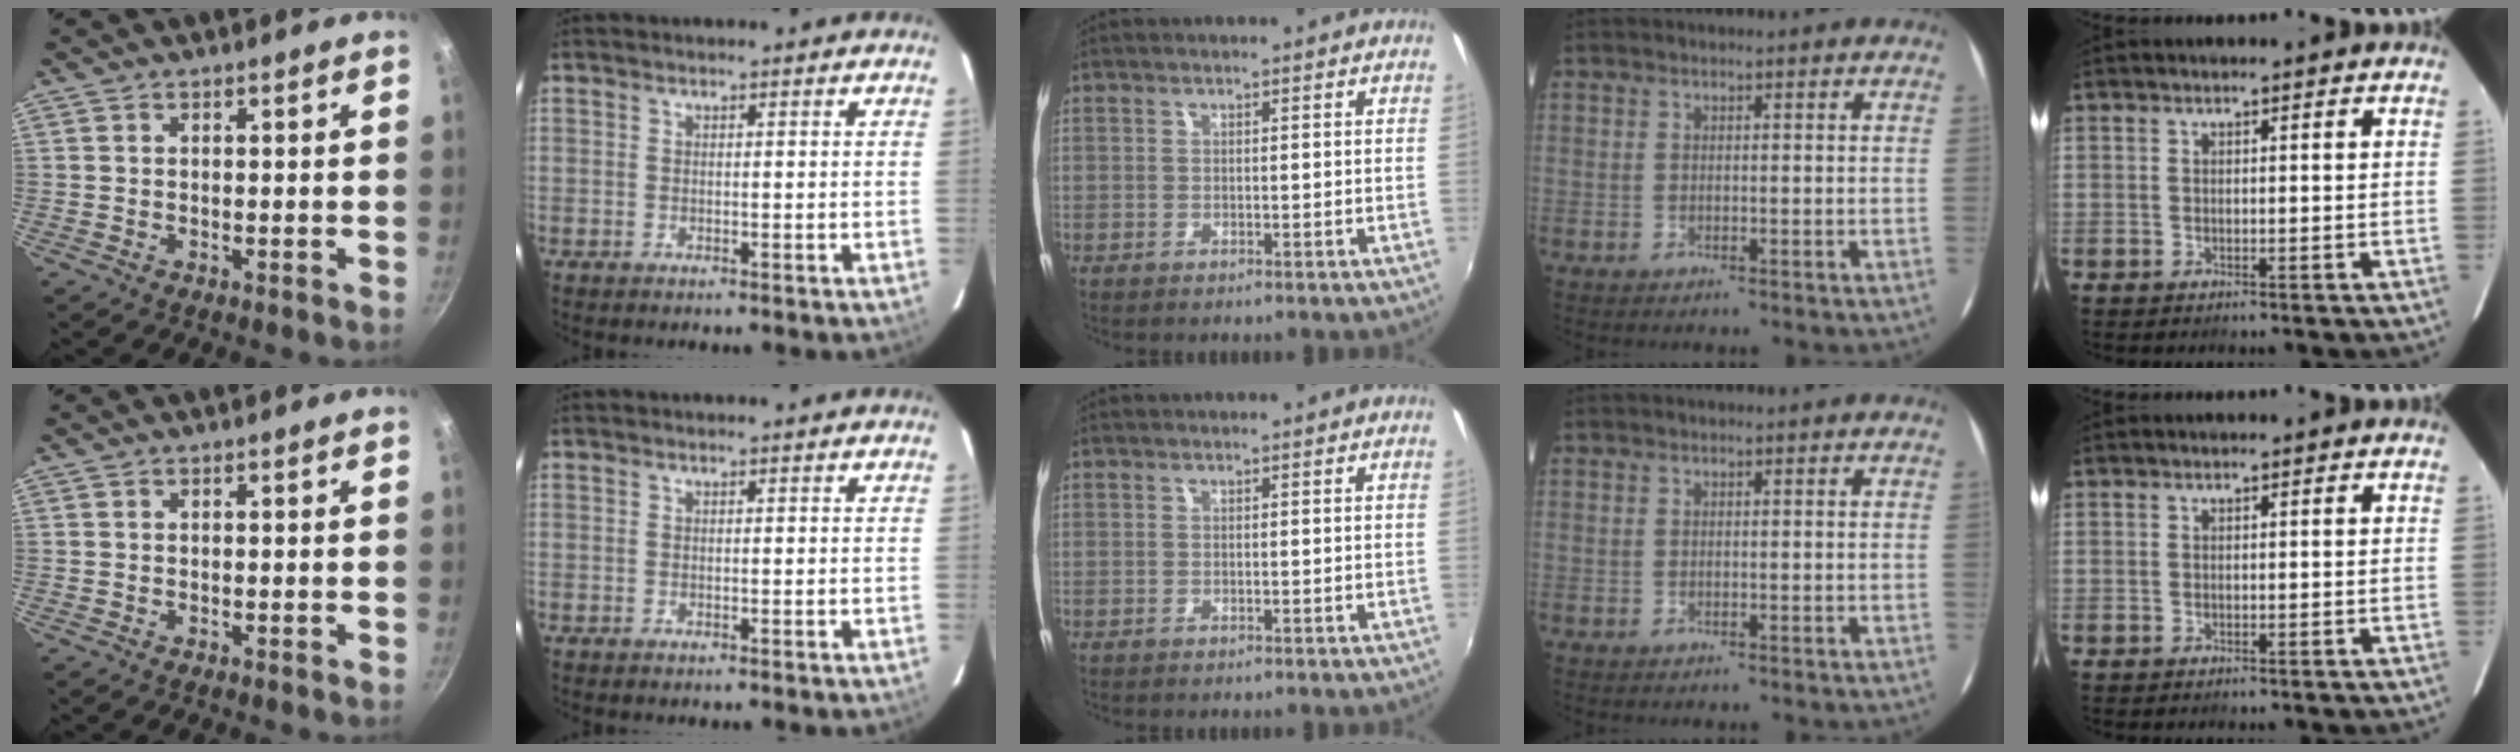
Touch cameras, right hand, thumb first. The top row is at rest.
{}